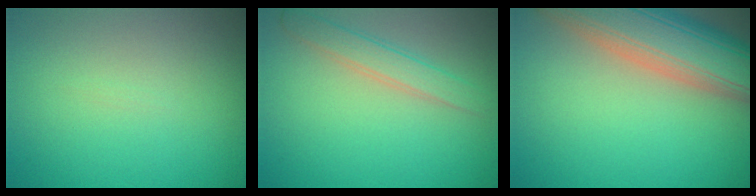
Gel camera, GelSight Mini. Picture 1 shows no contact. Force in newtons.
{"total": 2.3, "press": 2.3, "slide": 0.1}
{"total": 10.3, "press": 10.3, "slide": 0.5}